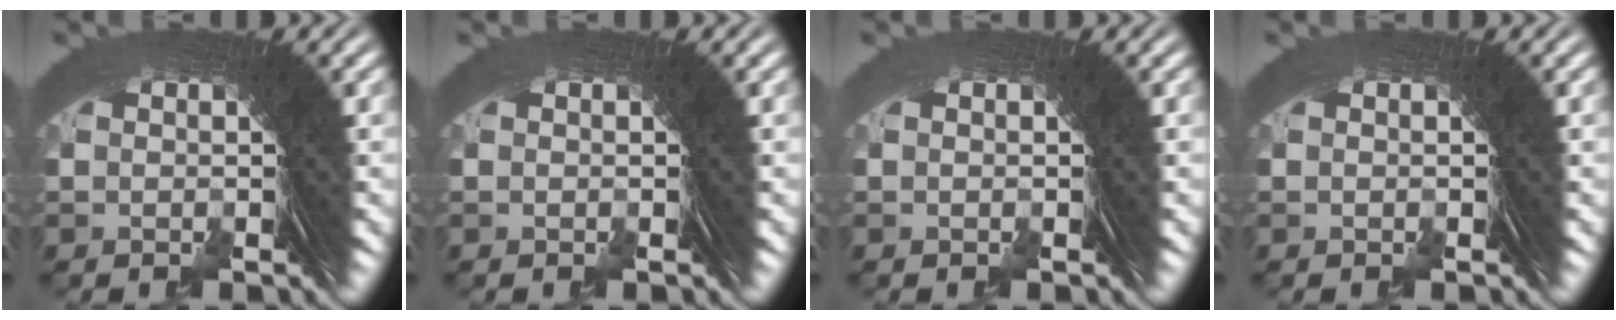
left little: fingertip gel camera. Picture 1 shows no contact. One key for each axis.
{"total": 0.0}
{"total": 0.5, "fx": -0.1, "fy": -0.4, "fz": -0.3, "tx": 0.007, "ty": 0.001, "tz": -0.002}
{"total": 0.0}